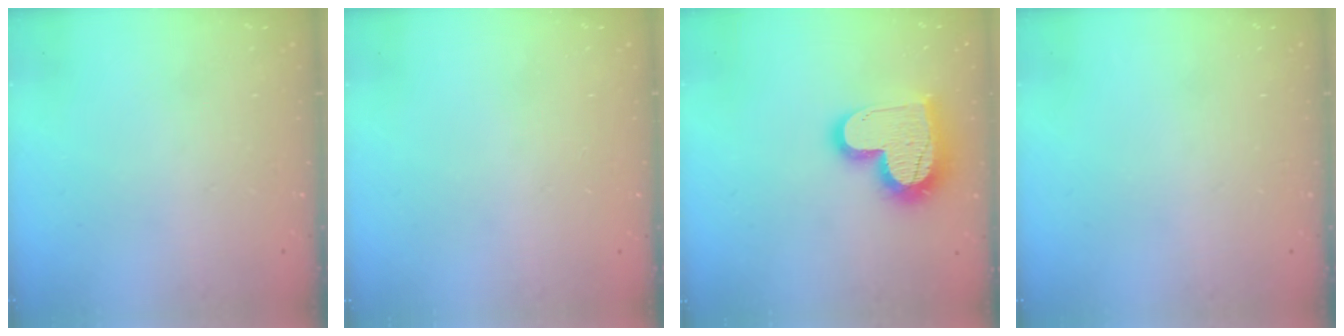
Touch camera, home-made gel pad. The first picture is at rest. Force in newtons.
{"total": 0.7, "press": 0.7, "slide": 0.1}
{"total": 16.8, "press": 16.8, "slide": 1.1}
{"total": 0.0}